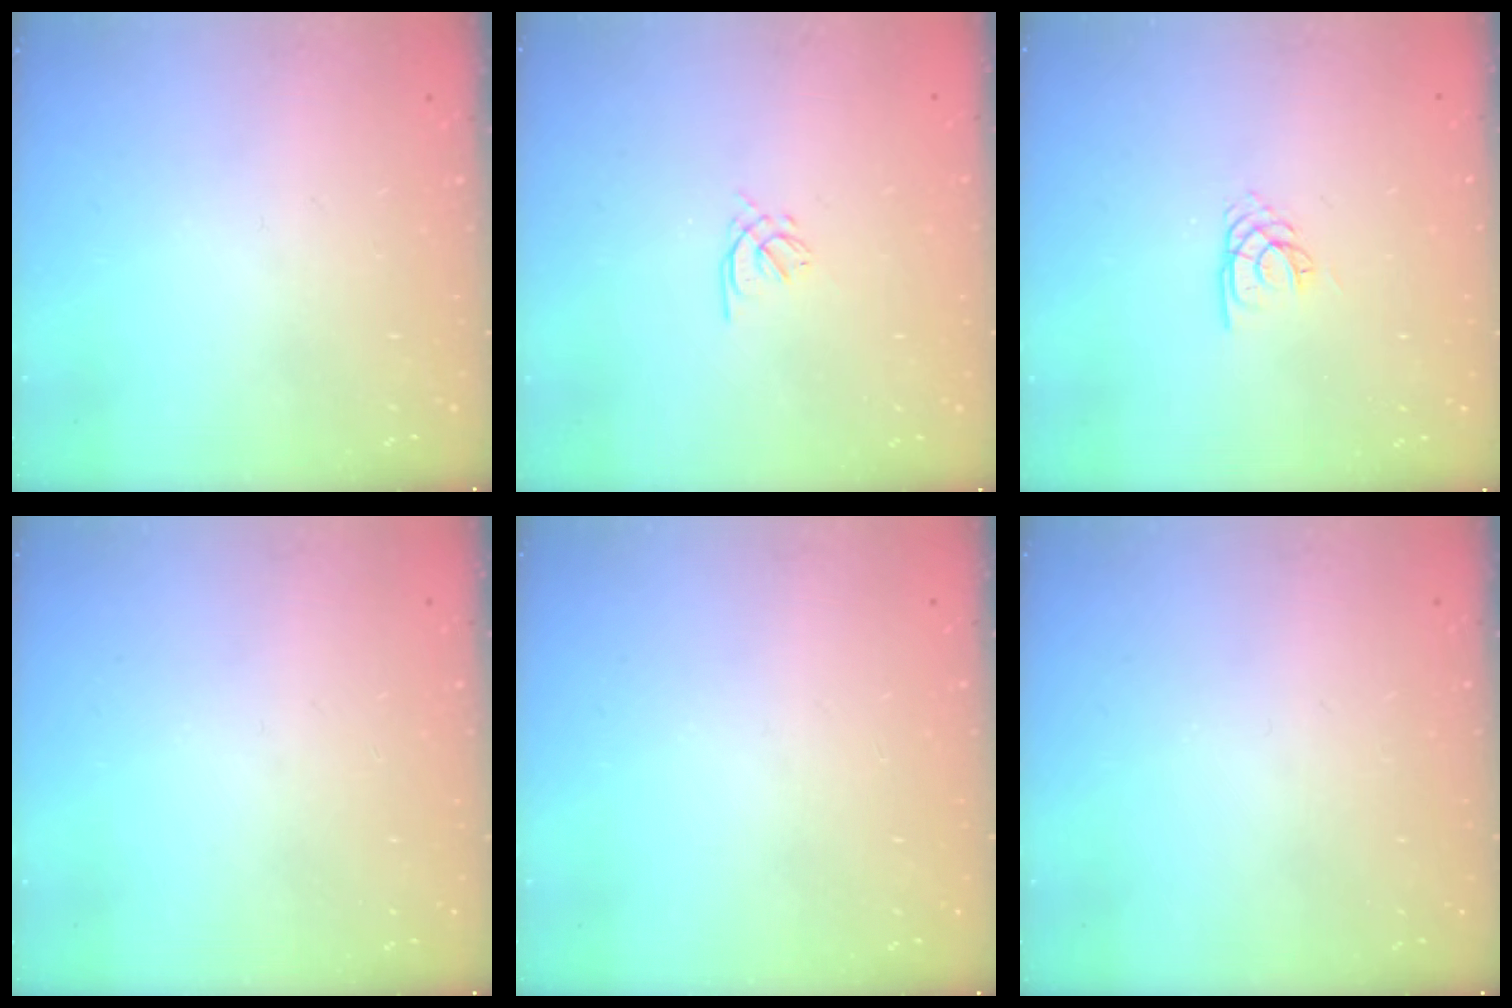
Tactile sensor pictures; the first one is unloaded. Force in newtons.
{"total": 1.2, "press": 1.0, "slide": 0.5}
{"total": 1.9, "press": 1.9, "slide": 0.2}
{"total": 0.0}
{"total": 0.0}
{"total": 0.0}